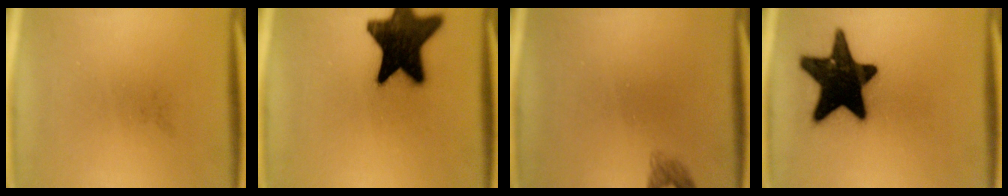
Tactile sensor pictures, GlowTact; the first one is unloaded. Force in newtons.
{"total": 19.2}
{"total": 1.4}
{"total": 19.8}